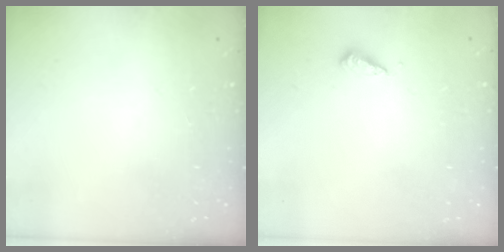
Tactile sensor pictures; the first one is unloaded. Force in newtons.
{"total": 2.8, "press": 2.8, "slide": 0.7}